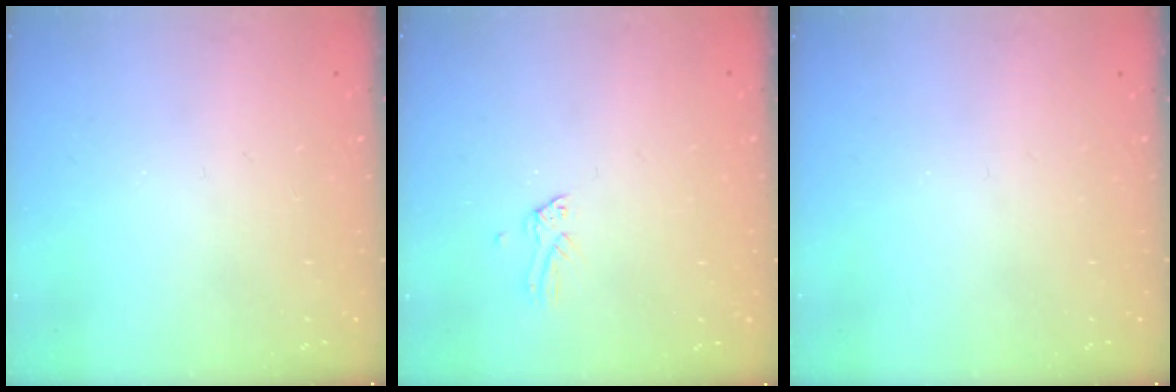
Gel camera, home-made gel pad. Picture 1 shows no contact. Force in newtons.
{"total": 0.0}
{"total": 0.0}